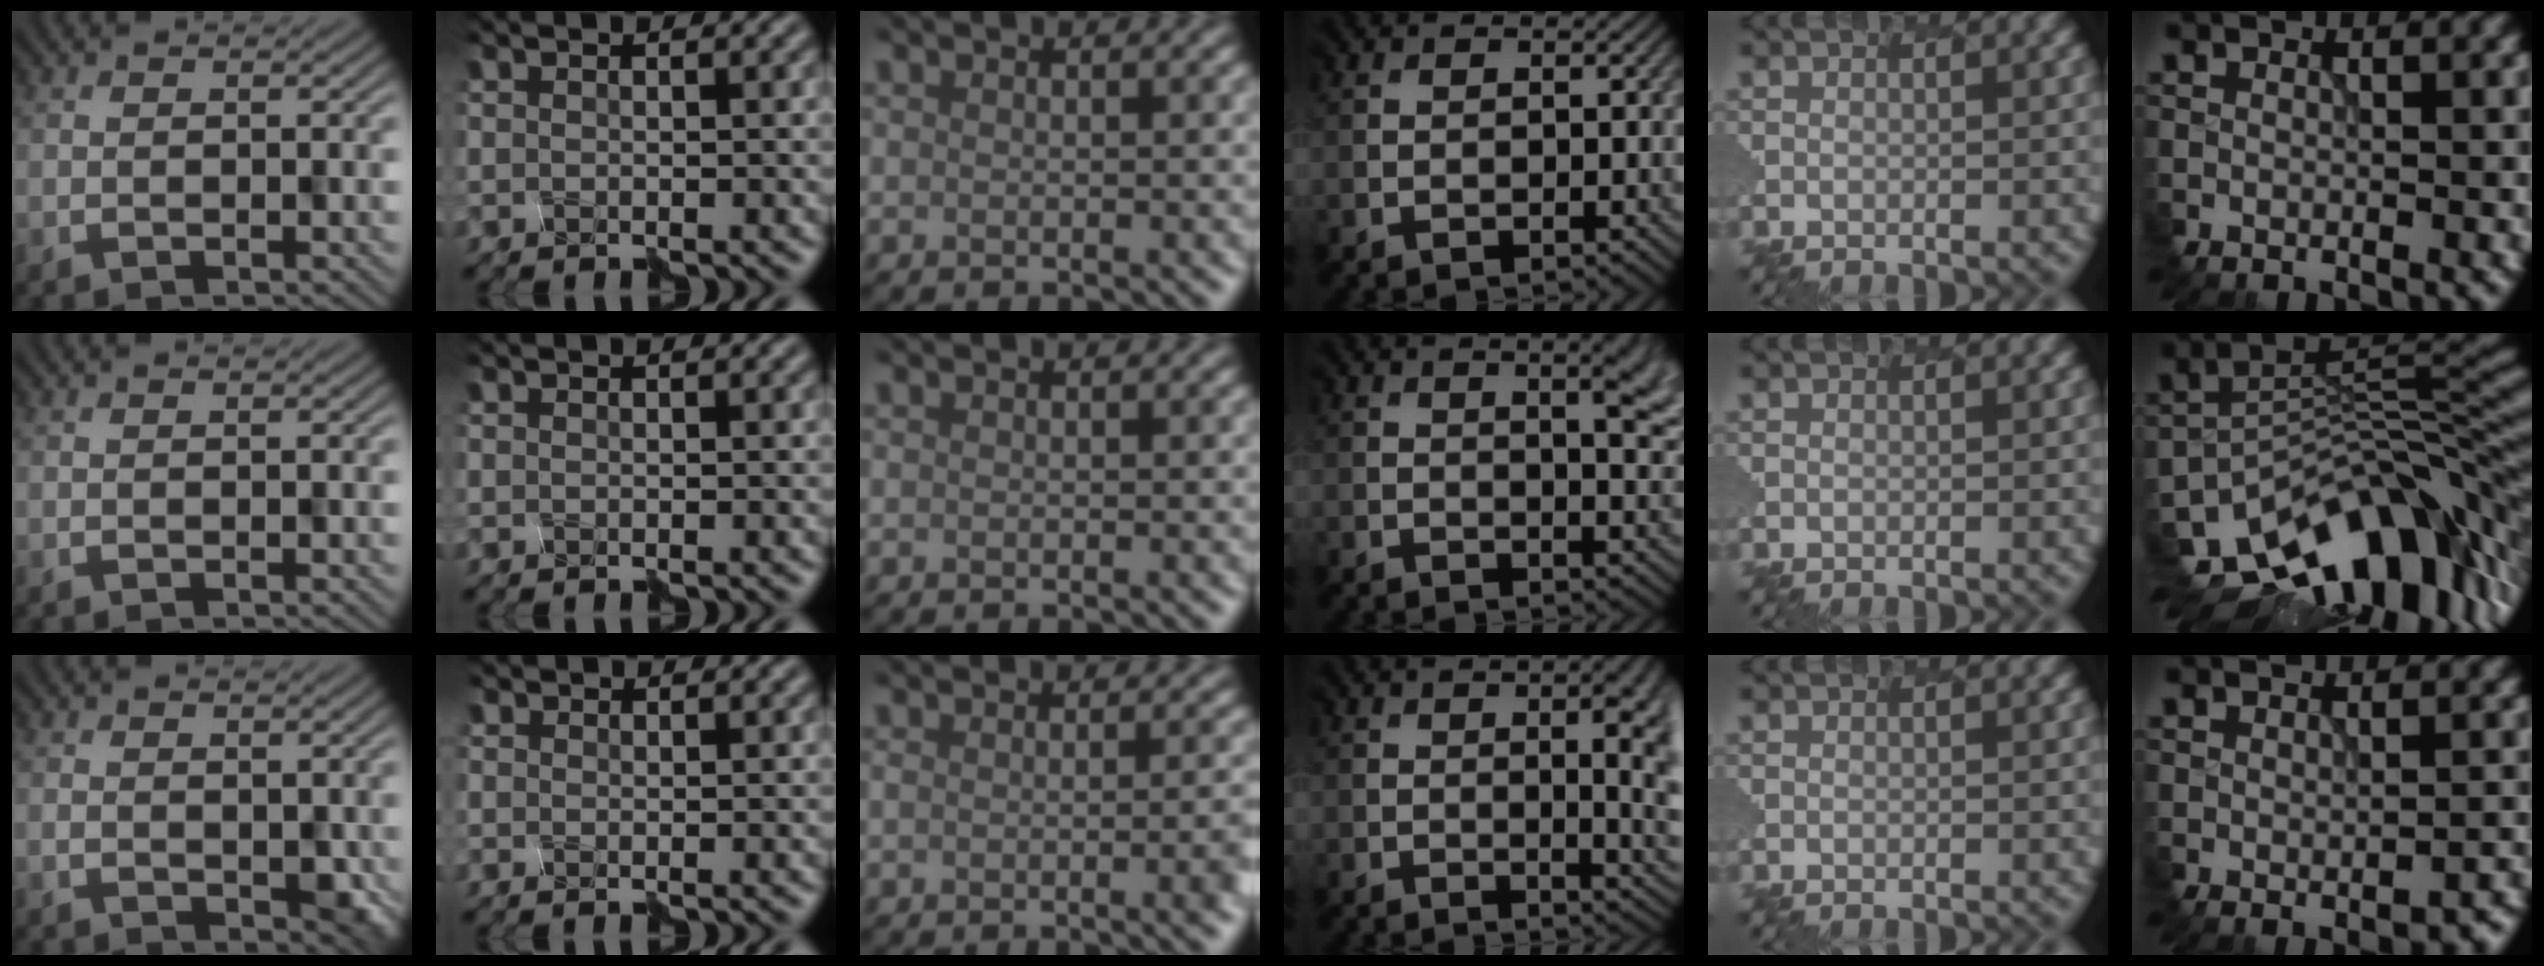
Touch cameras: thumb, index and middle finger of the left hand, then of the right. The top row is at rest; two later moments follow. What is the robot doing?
{"motion": "disassemble", "object": "spray bottle"}